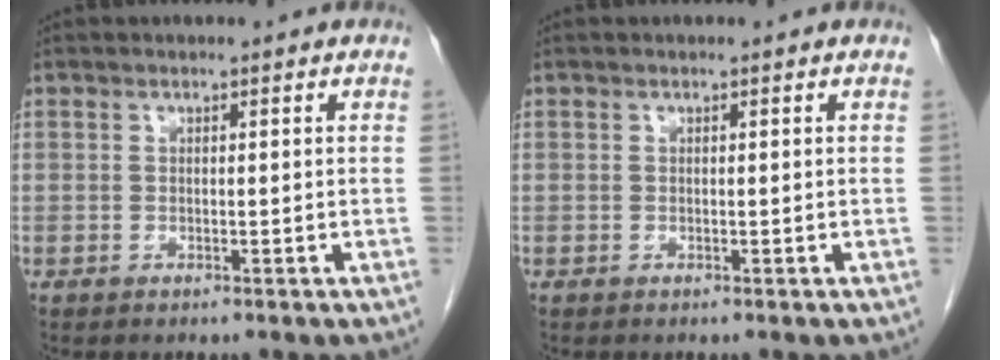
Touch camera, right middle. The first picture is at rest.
{"total": 0.0}